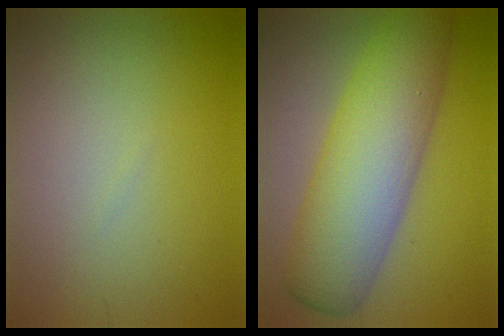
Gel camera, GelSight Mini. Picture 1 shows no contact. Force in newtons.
{"total": 9.8, "press": 9.8, "slide": 0.3}